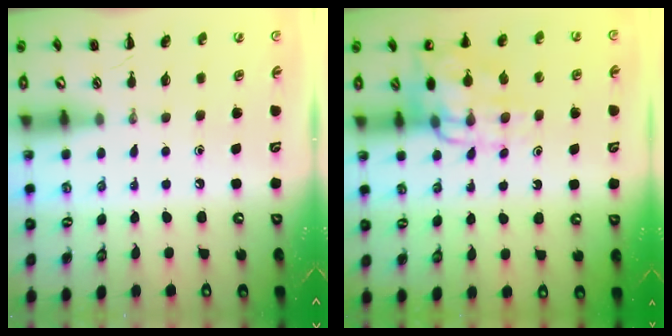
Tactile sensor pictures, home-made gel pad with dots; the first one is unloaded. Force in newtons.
{"total": 11.3, "press": 11.2, "slide": 1.8}